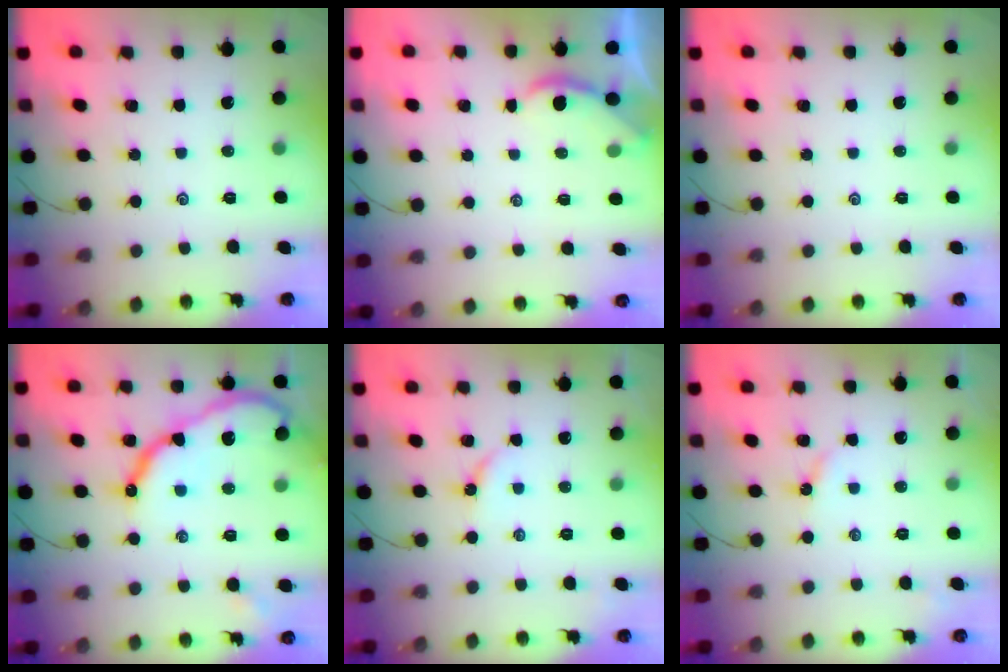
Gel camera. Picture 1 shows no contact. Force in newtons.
{"total": 1.5, "press": 1.5, "slide": 0.2}
{"total": 0.0}
{"total": 16.1, "press": 16.1, "slide": 1.2}
{"total": 3.8, "press": 3.7, "slide": 0.4}
{"total": 2.7, "press": 2.7, "slide": 0.4}